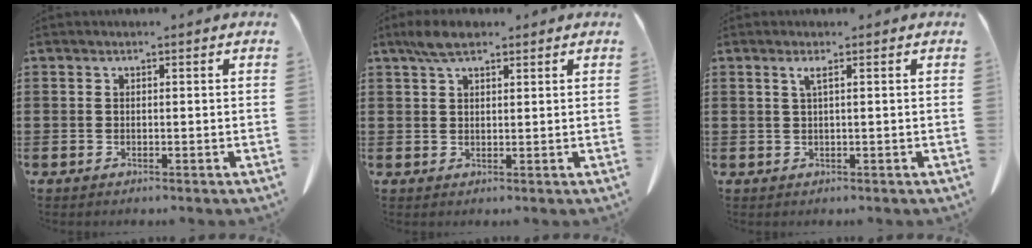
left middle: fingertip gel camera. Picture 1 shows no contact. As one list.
[{"total": 4.0, "force": [2.8, 1.6, 2.5], "torque": [-0.056, 0.006, 0.053]}, {"total": 1.4, "force": [0.5, -0.1, 1.3], "torque": [-0.026, -0.003, 0.009]}]